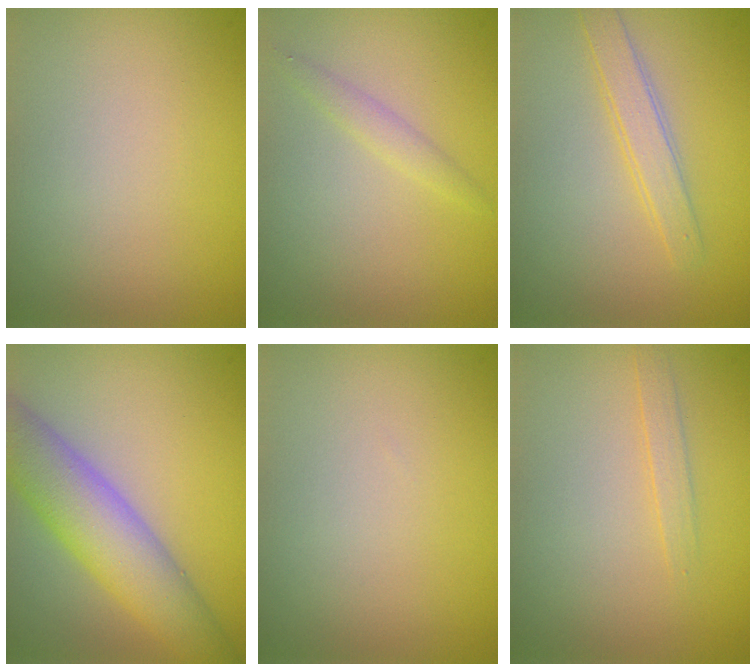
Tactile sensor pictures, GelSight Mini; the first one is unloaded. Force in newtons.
{"total": 1.3, "press": 1.3, "slide": 0.1}
{"total": 2.4, "press": 2.4, "slide": 0.1}
{"total": 7.2, "press": 7.2, "slide": 0.3}
{"total": 0.0}
{"total": 1.2, "press": 1.2, "slide": 0.1}